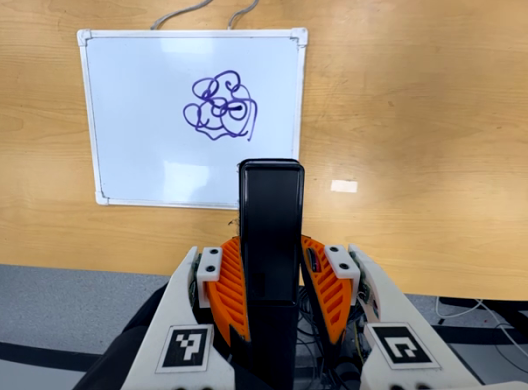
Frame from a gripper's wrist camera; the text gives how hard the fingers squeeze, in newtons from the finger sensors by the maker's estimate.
{"total": 4.7, "left": 3.0, "right": 6.5}